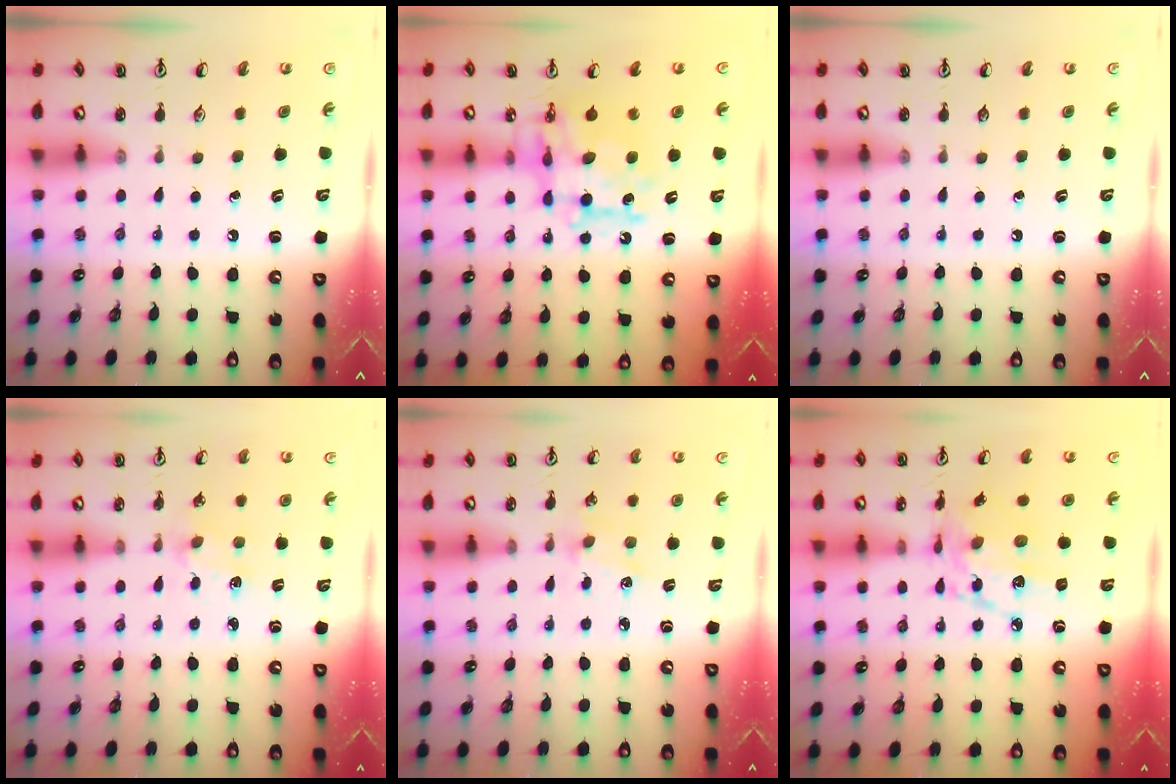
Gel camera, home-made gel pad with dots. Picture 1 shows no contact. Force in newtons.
{"total": 11.7, "press": 11.6, "slide": 0.5}
{"total": 0.0}
{"total": 1.6, "press": 1.6, "slide": 0.1}
{"total": 1.8, "press": 1.7, "slide": 0.3}
{"total": 12.9, "press": 12.8, "slide": 0.8}